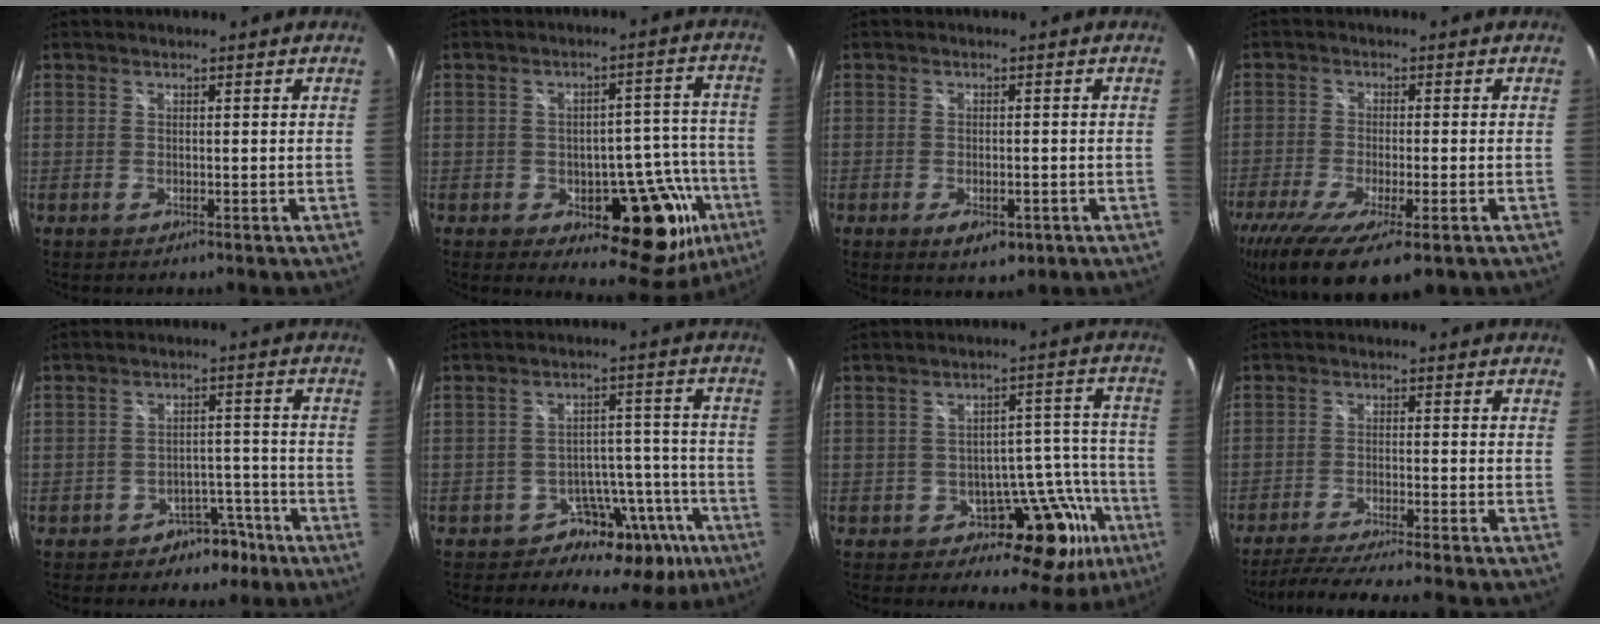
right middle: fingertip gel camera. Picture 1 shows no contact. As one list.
[{"total": 17.1, "force": [-6.9, 9.4, 12.5], "torque": [-0.142, 0.010, -0.076]}, {"total": 4.5, "force": [-1.8, 2.1, 3.5], "torque": [-0.067, -0.012, -0.021]}, {"total": 15.2, "force": [-9.0, 4.2, 11.5], "torque": [-0.232, -0.063, -0.144]}, {"total": 6.0, "force": [-4.3, 3.9, 1.3], "torque": [-0.017, 0.038, -0.049]}, {"total": 11.5, "force": [-7.6, 7.5, 4.2], "torque": [-0.037, 0.036, -0.088]}, {"total": 12.9, "force": [-7.6, 8.4, 6.1], "torque": [-0.060, 0.035, -0.083]}, {"total": 13.1, "force": [-11.5, -1.0, 6.1], "torque": [-0.121, -0.014, -0.178]}]